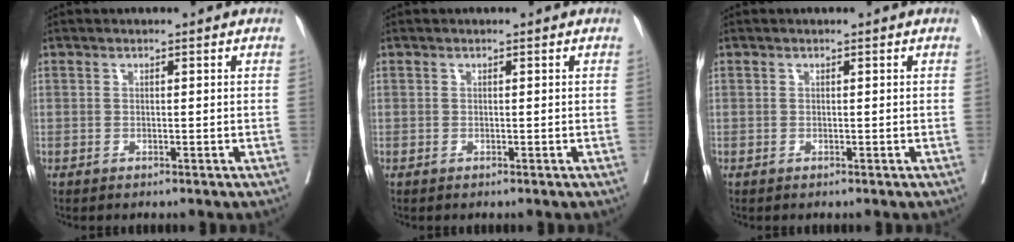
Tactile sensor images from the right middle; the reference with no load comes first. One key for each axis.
{"total": 0.0}
{"total": 0.0}